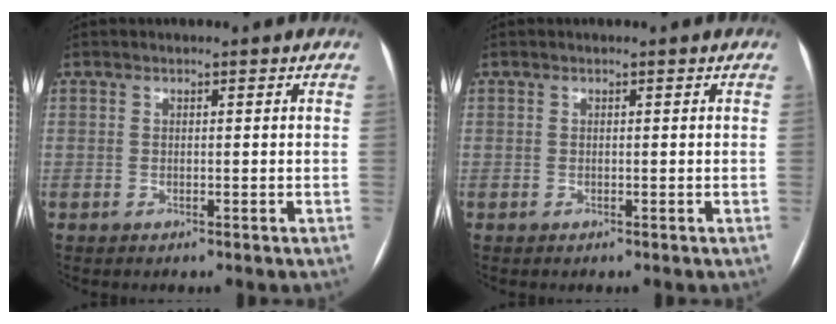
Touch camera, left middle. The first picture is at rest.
{"total": 0.0}